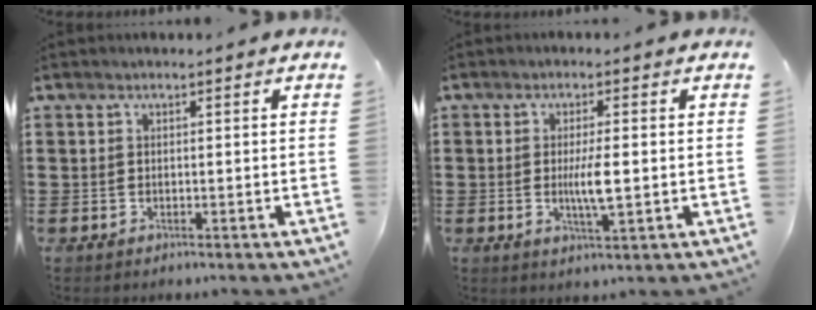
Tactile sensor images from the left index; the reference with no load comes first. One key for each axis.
{"total": 4.5, "fx": -0.2, "fy": 0.7, "fz": 4.5, "tx": -0.088, "ty": -0.004, "tz": -0.008}